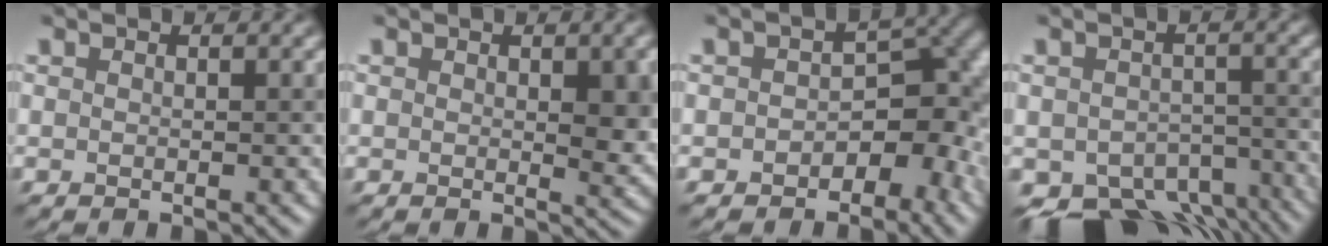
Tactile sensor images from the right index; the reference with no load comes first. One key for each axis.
{"total": 3.2, "fx": 0.3, "fy": 1.5, "fz": 2.8, "tx": -0.033, "ty": -0.006, "tz": 0.006}
{"total": 5.9, "fx": -1.4, "fy": 4.1, "fz": 4.0, "tx": -0.013, "ty": 0.004, "tz": -0.024}
{"total": 10.3, "fx": -7.0, "fy": 5.9, "fz": 4.7, "tx": -0.072, "ty": -0.038, "tz": -0.080}